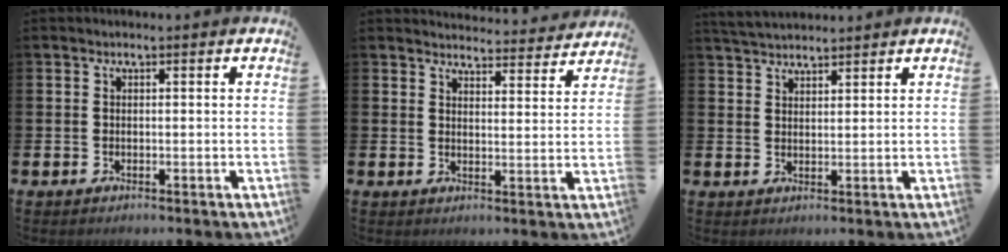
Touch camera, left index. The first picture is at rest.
{"total": 4.1, "force": [4.0, 0.5, 0.1], "torque": [0.001, -0.034, 0.068]}
{"total": 3.5, "force": [3.4, 0.5, 0.3], "torque": [-0.010, -0.014, 0.063]}